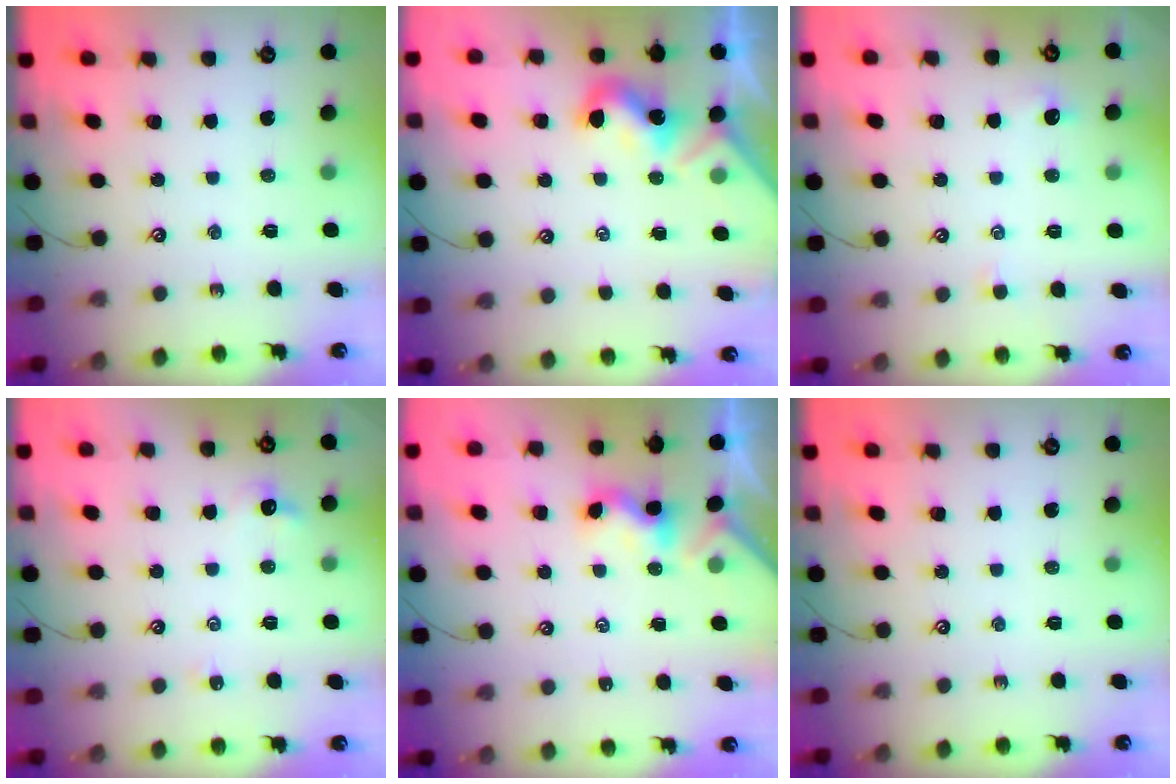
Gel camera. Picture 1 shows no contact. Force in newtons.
{"total": 2.1, "press": 2.0, "slide": 0.4}
{"total": 1.9, "press": 1.8, "slide": 0.4}
{"total": 1.3, "press": 1.2, "slide": 0.5}
{"total": 2.3, "press": 2.3, "slide": 0.3}
{"total": 0.0}